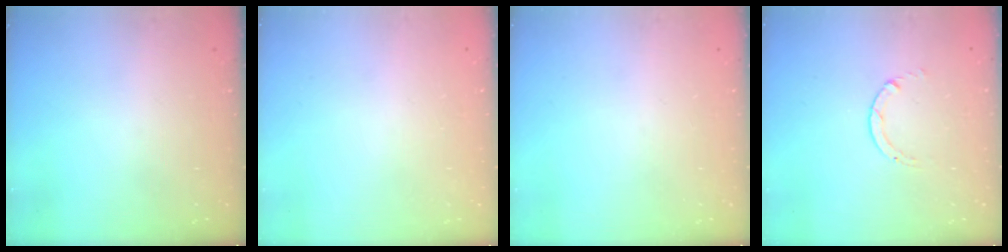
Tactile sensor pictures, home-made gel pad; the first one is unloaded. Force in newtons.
{"total": 2.6, "press": 2.6, "slide": 0.2}
{"total": 0.0}
{"total": 0.6, "press": 0.5, "slide": 0.1}